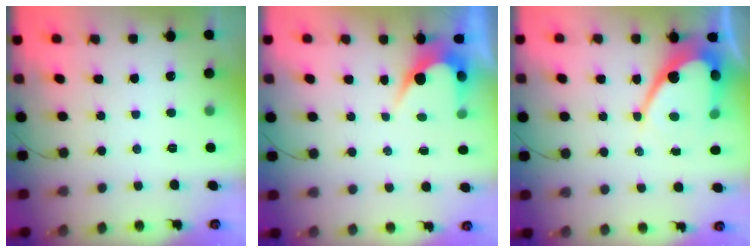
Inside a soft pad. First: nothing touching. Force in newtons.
{"total": 4.0, "press": 4.0, "slide": 0.2}
{"total": 13.0, "press": 12.9, "slide": 1.0}